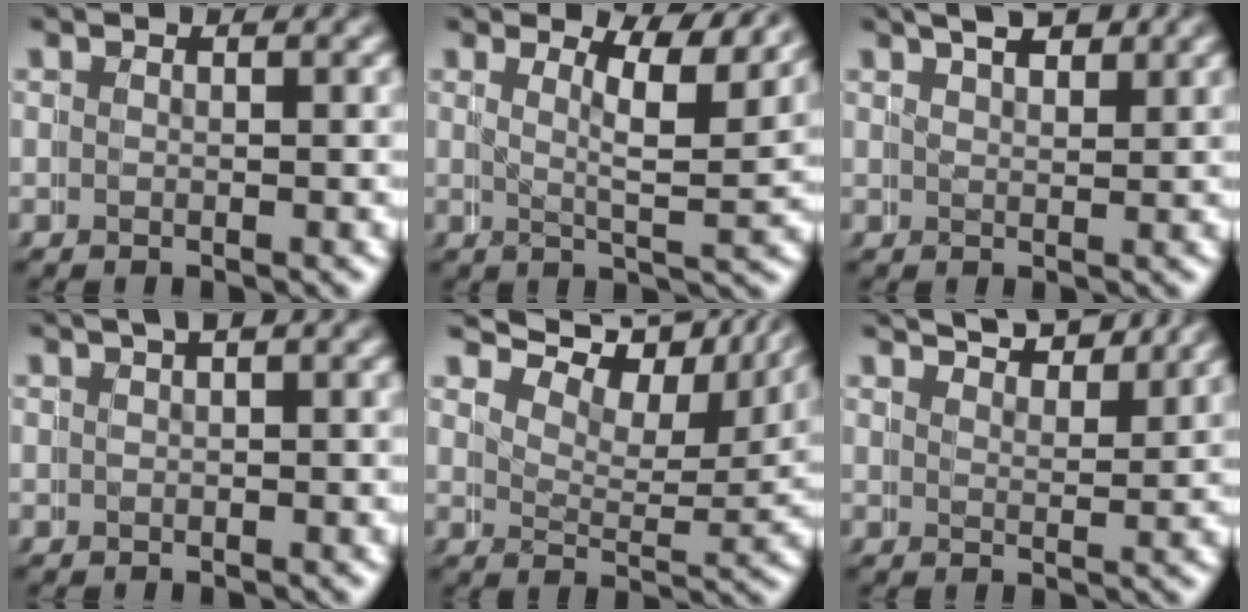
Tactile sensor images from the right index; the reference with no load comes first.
{"total": 4.4, "force": [3.0, 1.1, 3.1], "torque": [-0.057, -0.012, 0.042]}
{"total": 4.1, "force": [3.1, 1.8, 2.0], "torque": [-0.020, 0.004, 0.042]}
{"total": 1.9, "force": [0.6, 1.0, 1.5], "torque": [-0.008, 0.016, 0.002]}
{"total": 10.0, "force": [8.5, 3.5, 4.0], "torque": [-0.057, 0.031, 0.111]}
{"total": 4.6, "force": [4.4, 0.5, 1.3], "torque": [-0.018, -0.002, 0.070]}